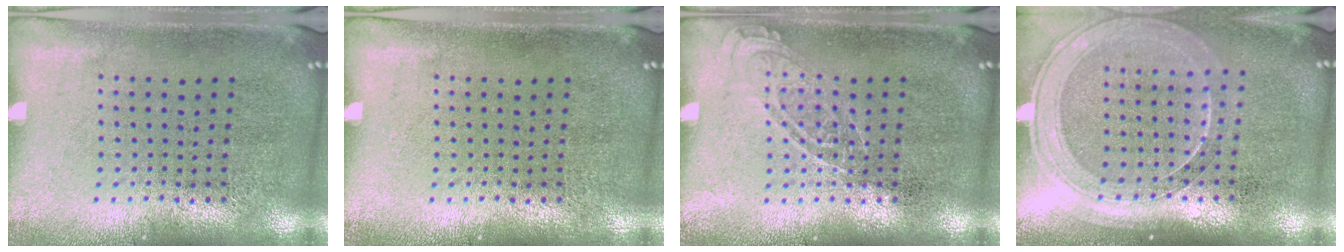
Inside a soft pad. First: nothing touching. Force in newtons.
{"total": 0.0}
{"total": 1.6, "press": 1.5, "slide": 0.3}
{"total": 1.8, "press": 1.6, "slide": 0.8}